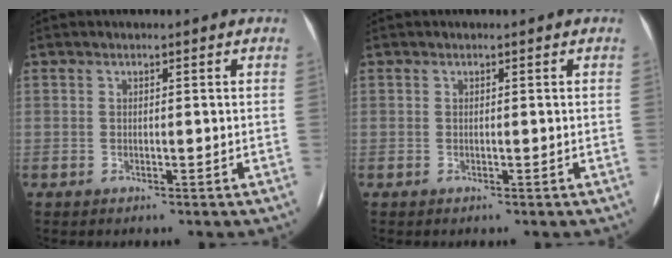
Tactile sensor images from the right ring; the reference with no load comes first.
{"total": 0.0}